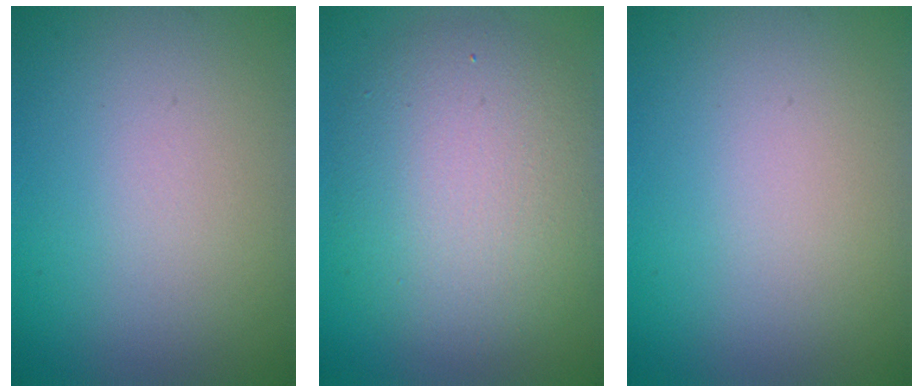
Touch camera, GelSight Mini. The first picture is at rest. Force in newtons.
{"total": 7.9, "press": 7.9, "slide": 0.6}
{"total": 0.0}